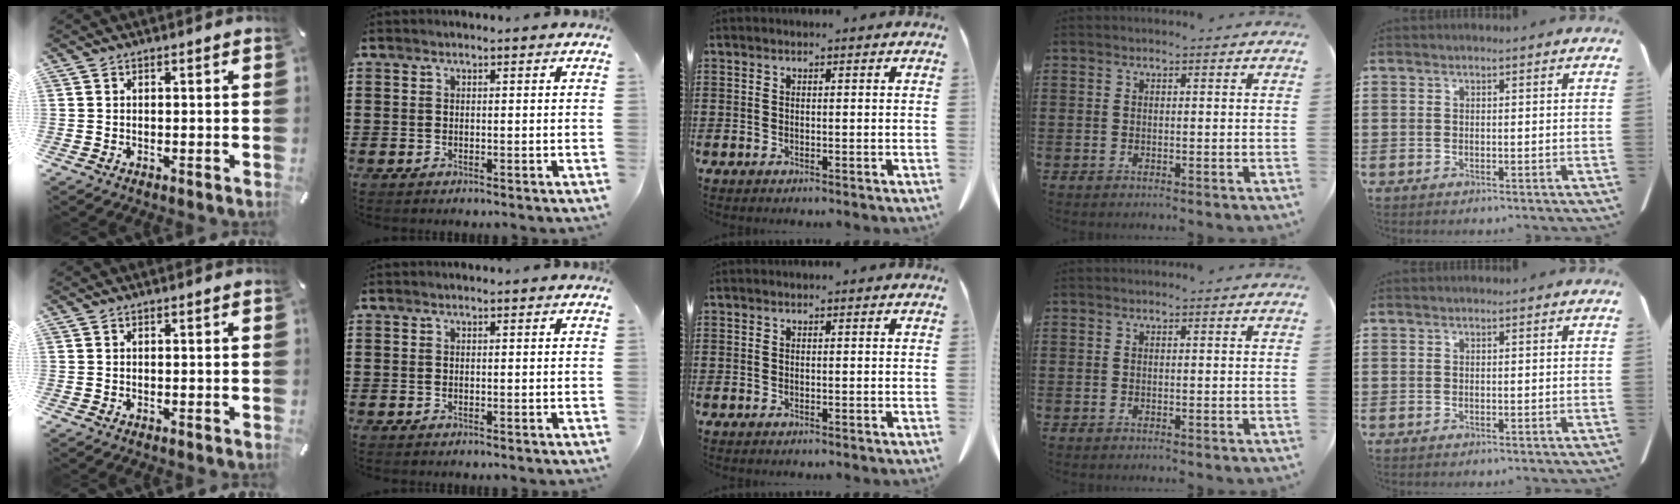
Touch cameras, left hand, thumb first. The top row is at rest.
{}